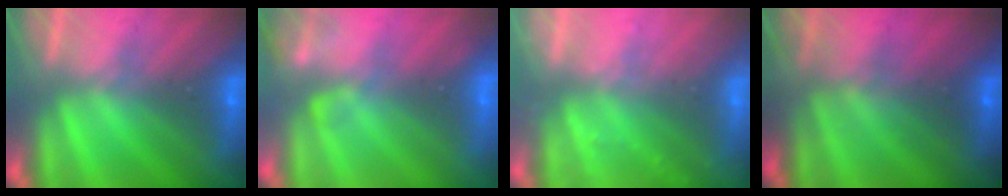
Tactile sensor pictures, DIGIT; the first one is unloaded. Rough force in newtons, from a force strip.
{"total": 2.4}
{"total": 2.2}
{"total": 7.2}